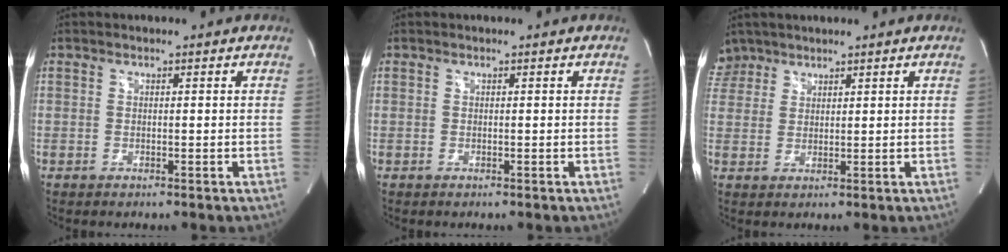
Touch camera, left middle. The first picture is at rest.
{"total": 0.0}
{"total": 4.1, "force": [3.3, 2.3, -0.4], "torque": [0.011, 0.012, 0.068]}